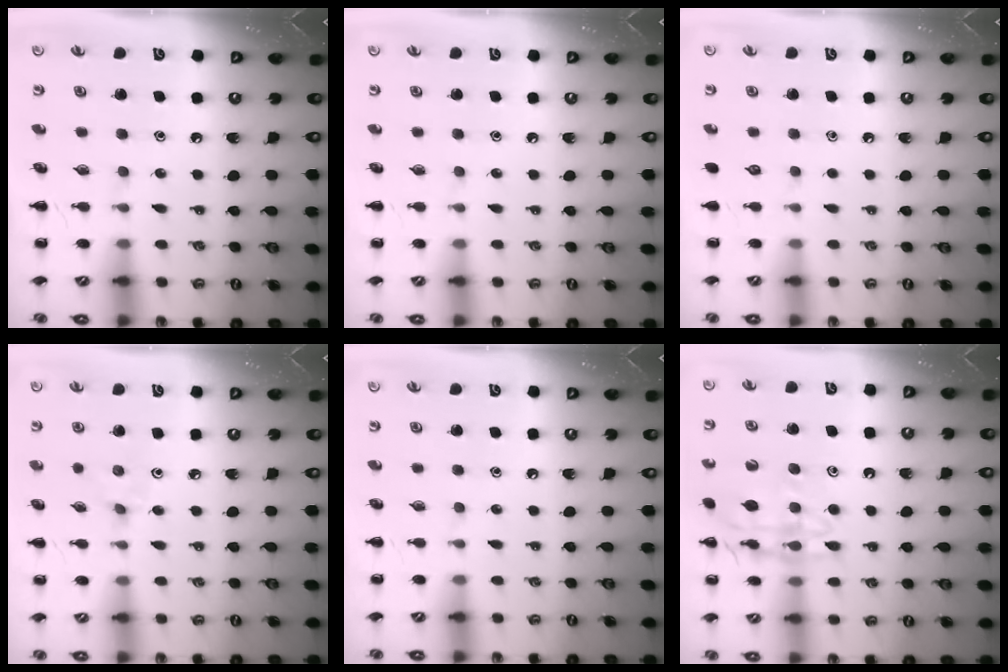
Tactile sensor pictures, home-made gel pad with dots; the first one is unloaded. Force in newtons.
{"total": 0.0}
{"total": 0.0}
{"total": 1.7, "press": 1.6, "slide": 0.6}
{"total": 0.0}
{"total": 13.8, "press": 13.8, "slide": 1.4}